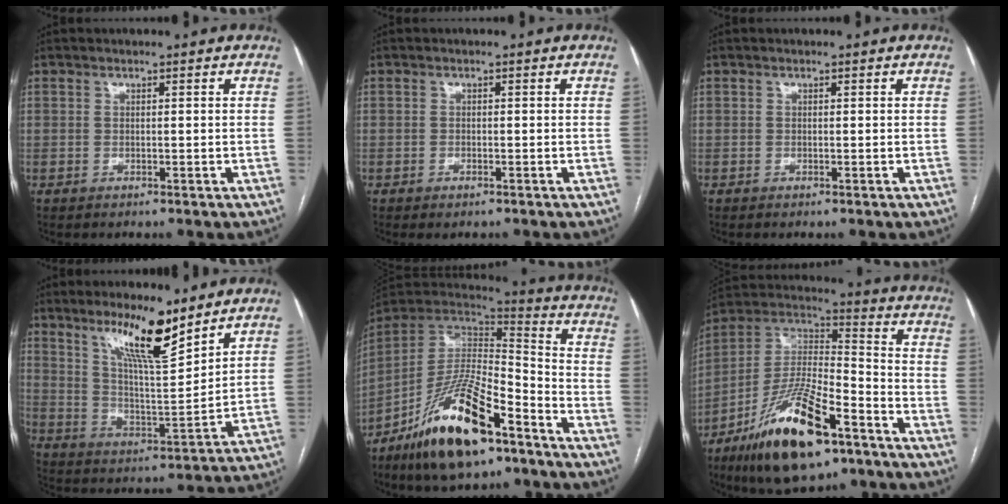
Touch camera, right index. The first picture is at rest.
{"total": 1.0, "force": [-0.7, 0.4, 0.6], "torque": [-0.011, -0.001, -0.006]}
{"total": 0.0}
{"total": 11.7, "force": [8.4, 1.2, 8.0], "torque": [-0.142, -0.014, 0.152]}
{"total": 20.0, "force": [-12.7, 5.6, 14.3], "torque": [-0.264, -0.001, -0.226]}
{"total": 20.0, "force": [-11.9, 5.5, 15.1], "torque": [-0.289, -0.007, -0.209]}